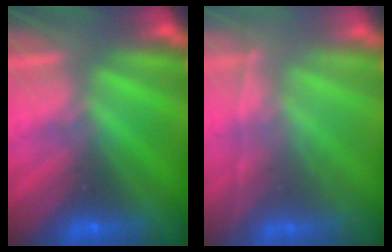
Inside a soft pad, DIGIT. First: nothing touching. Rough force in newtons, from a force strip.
{"total": 1.8}